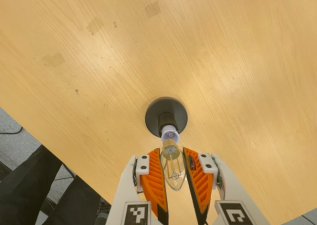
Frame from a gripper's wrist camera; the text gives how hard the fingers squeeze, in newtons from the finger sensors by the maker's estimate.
{"total": 15.6, "left": 16.9, "right": 14.2}